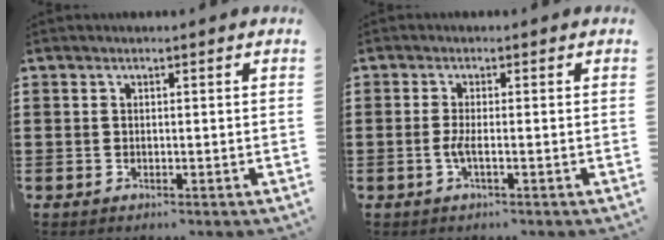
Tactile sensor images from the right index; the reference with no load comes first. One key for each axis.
{"total": 2.3, "fx": -0.7, "fy": 0.1, "fz": 2.1, "tx": -0.055, "ty": -0.008, "tz": -0.019}